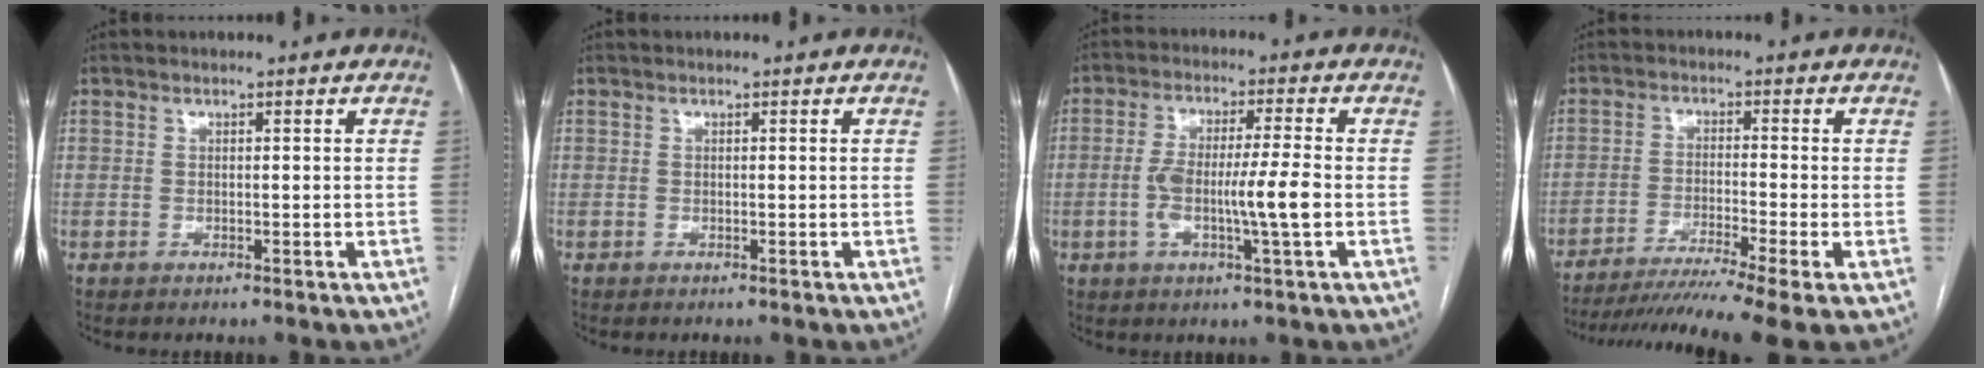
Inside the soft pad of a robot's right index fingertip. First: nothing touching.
{"total": 0.0}
{"total": 8.7, "force": [-1.6, 0.3, 8.6], "torque": [-0.161, 0.005, -0.030]}
{"total": 12.9, "force": [-10.1, -1.4, 7.9], "torque": [-0.131, -0.025, -0.163]}